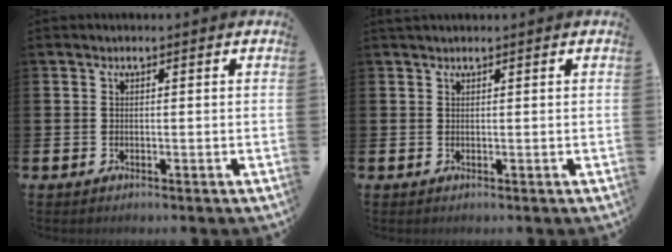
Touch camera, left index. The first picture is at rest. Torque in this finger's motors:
{"motor_torque": [-0.07, -0.07, 0.01, 0.04]}